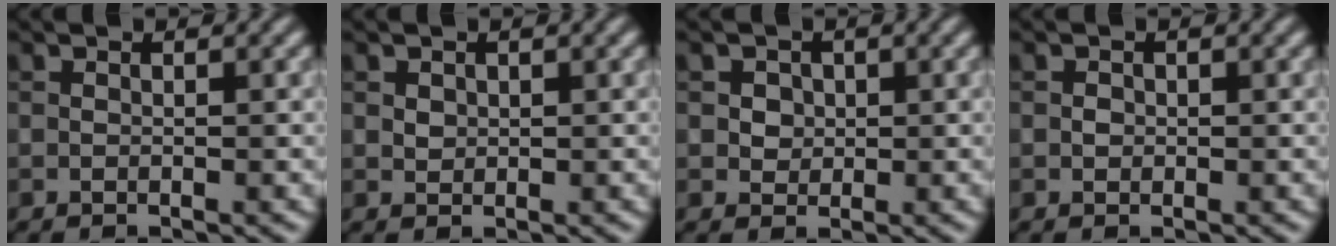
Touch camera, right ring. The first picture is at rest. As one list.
[{"total": 0.9, "force": [0.4, 0.7, 0.3], "torque": [-0.004, -0.002, 0.010]}, {"total": 2.0, "force": [0.6, 1.7, 0.8], "torque": [-0.011, 0.002, 0.016]}, {"total": 0.6, "force": [0.0, 0.6, 0.2], "torque": [-0.001, -0.003, -0.001]}]